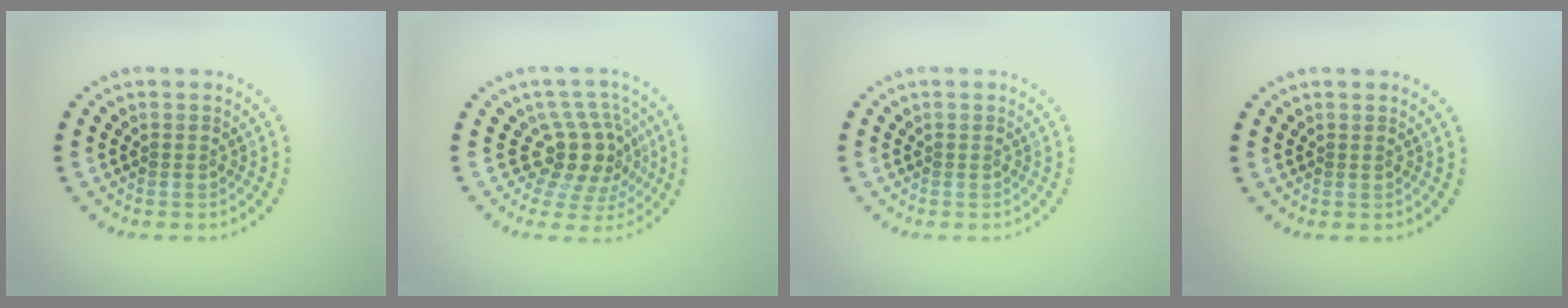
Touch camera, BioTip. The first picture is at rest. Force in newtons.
{"total": 4.3, "press": 3.3, "slide": 2.8}
{"total": 0.0}
{"total": 0.0}